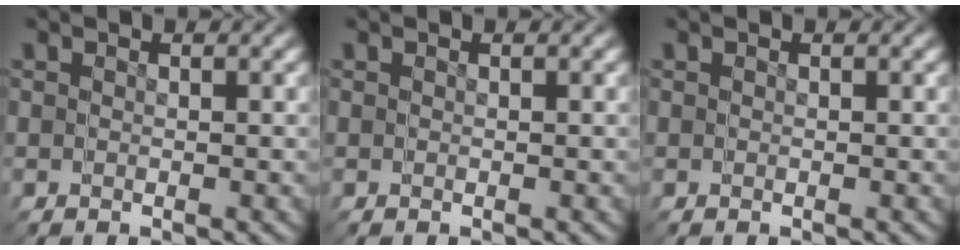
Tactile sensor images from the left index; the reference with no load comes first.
{"total": 0.0}
{"total": 0.0}